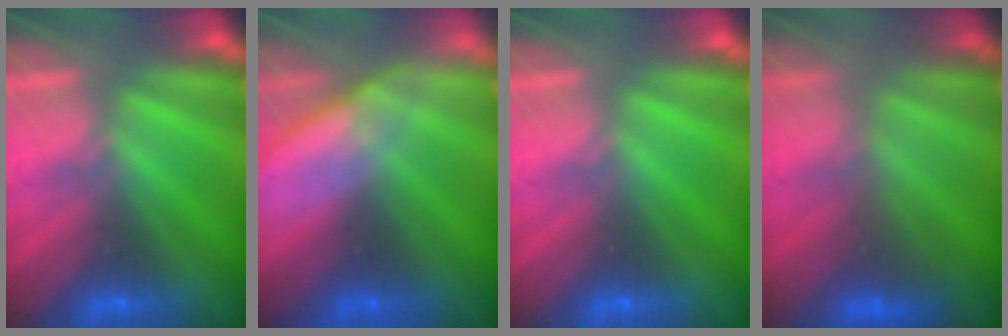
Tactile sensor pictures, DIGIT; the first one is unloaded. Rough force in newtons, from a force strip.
{"total": 2.9}
{"total": 0.0}
{"total": 2.8}